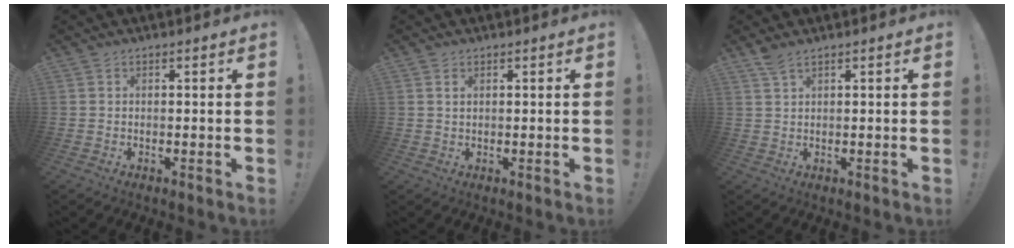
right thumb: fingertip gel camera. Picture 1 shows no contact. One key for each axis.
{"total": 1.2, "fx": 0.5, "fy": 0.7, "fz": 0.8, "tx": -0.016, "ty": 0.002, "tz": 0.010}
{"total": 2.9, "fx": 2.1, "fy": 0.7, "fz": 1.8, "tx": -0.031, "ty": -0.007, "tz": 0.038}